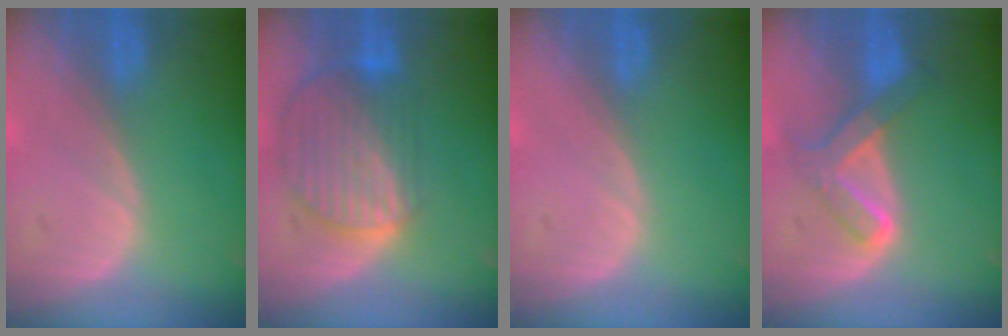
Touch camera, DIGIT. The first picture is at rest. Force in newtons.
{"total": 10.0, "press": 8.6, "slide": 5.2}
{"total": 0.0}
{"total": 6.1, "press": 5.8, "slide": 1.8}